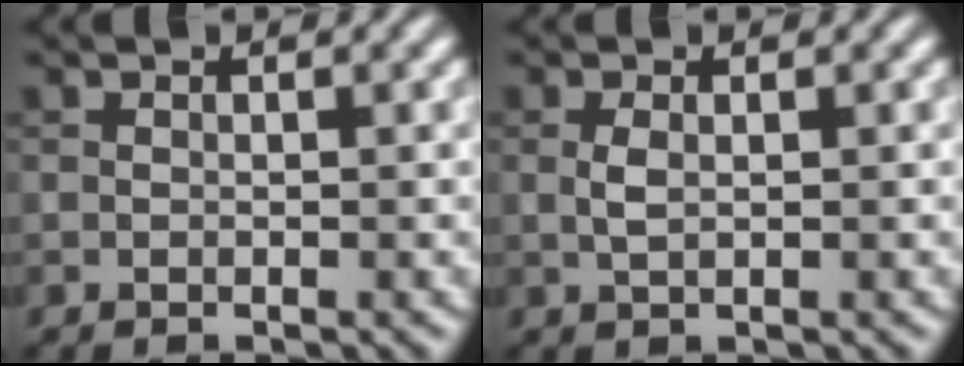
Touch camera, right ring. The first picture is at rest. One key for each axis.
{"total": 1.1, "fx": 0.2, "fy": 0.5, "fz": 1.0, "tx": -0.027, "ty": 0.000, "tz": 0.004}